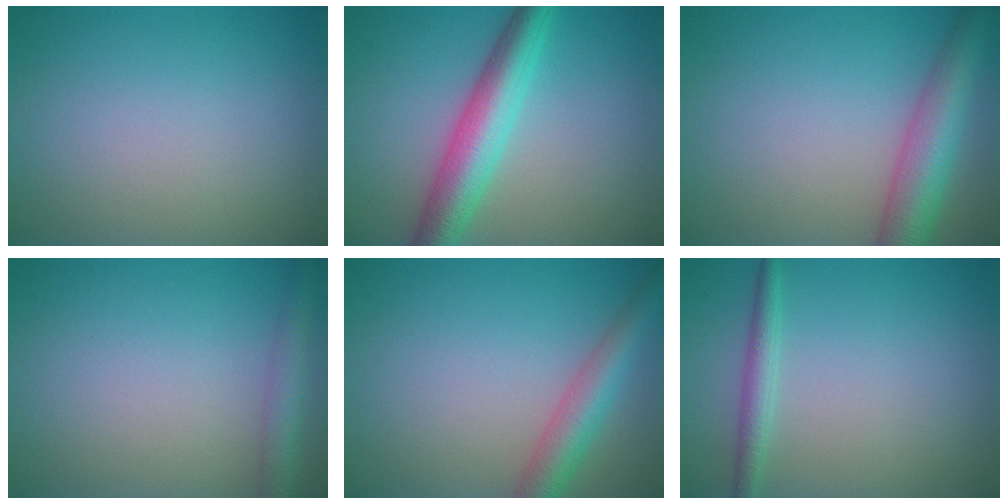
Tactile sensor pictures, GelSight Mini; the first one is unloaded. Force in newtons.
{"total": 6.1, "press": 6.1, "slide": 0.2}
{"total": 6.2, "press": 6.2, "slide": 0.2}
{"total": 2.8, "press": 2.8, "slide": 0.1}
{"total": 4.2, "press": 4.2, "slide": 0.2}
{"total": 1.9, "press": 1.9, "slide": 0.0}